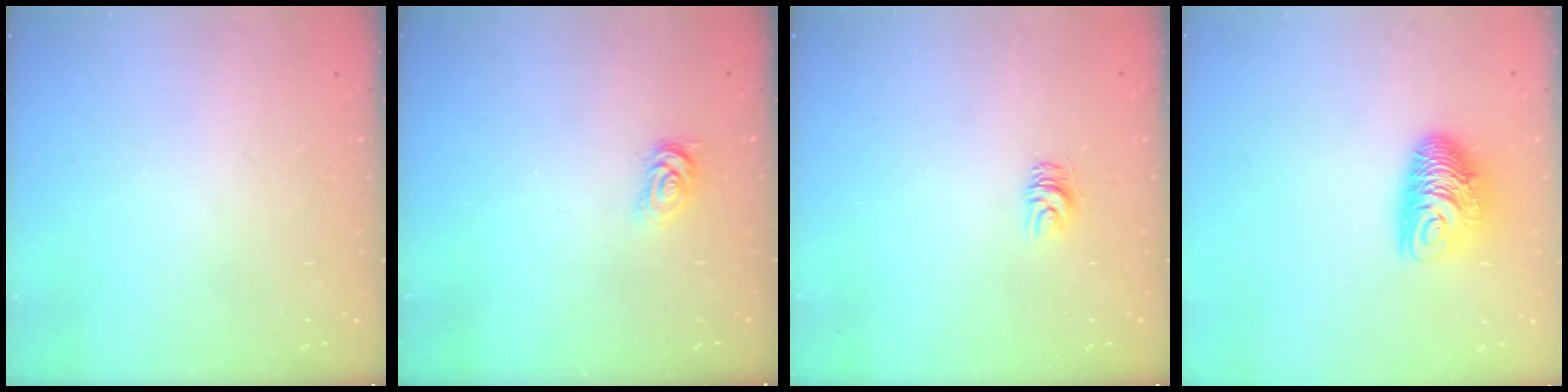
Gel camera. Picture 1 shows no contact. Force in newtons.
{"total": 1.8, "press": 1.8, "slide": 0.3}
{"total": 5.0, "press": 4.9, "slide": 0.4}
{"total": 9.8, "press": 9.8, "slide": 0.5}